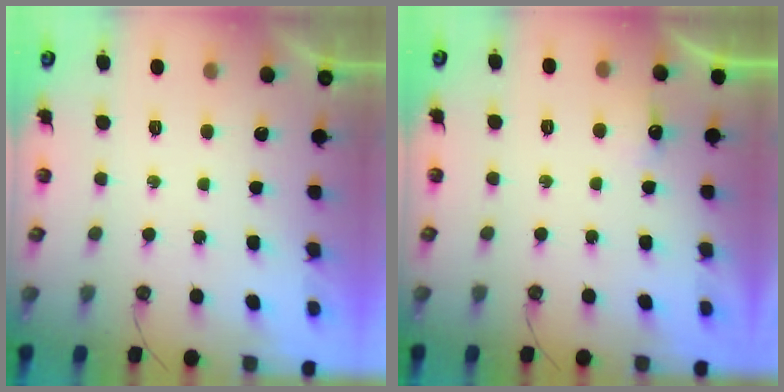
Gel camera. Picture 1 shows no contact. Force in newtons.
{"total": 5.4, "press": 5.3, "slide": 1.2}